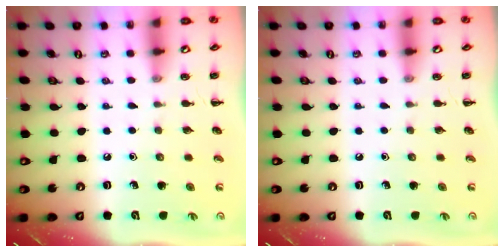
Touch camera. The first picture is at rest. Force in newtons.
{"total": 0.0}